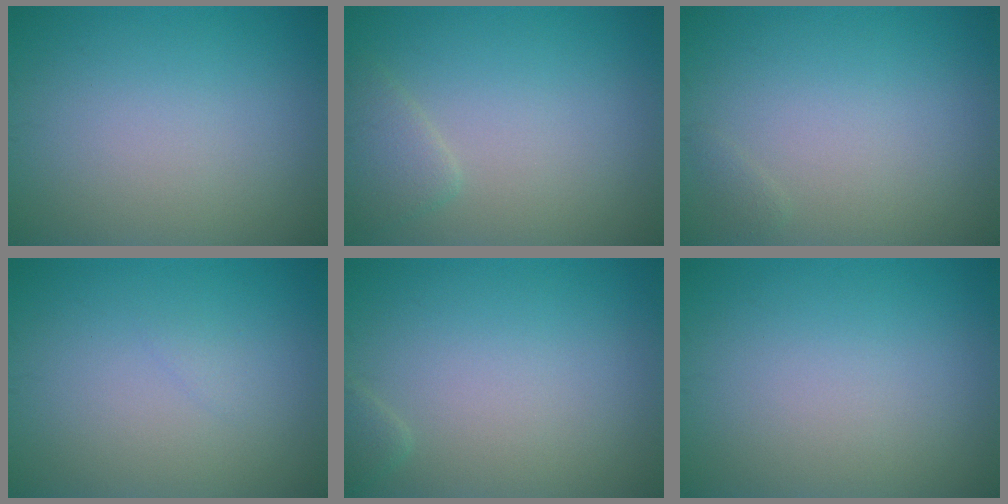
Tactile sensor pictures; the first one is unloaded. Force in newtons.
{"total": 1.9, "press": 1.9, "slide": 0.2}
{"total": 0.6, "press": 0.5, "slide": 0.1}
{"total": 0.5, "press": 0.5, "slide": 0.1}
{"total": 0.8, "press": 0.8, "slide": 0.1}
{"total": 0.0}